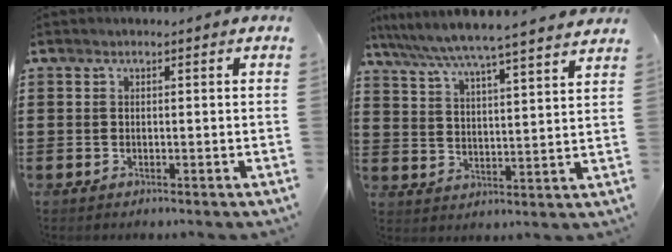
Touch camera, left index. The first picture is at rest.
{"total": 5.7, "force": [5.3, -0.7, 2.0], "torque": [-0.063, -0.038, 0.086]}